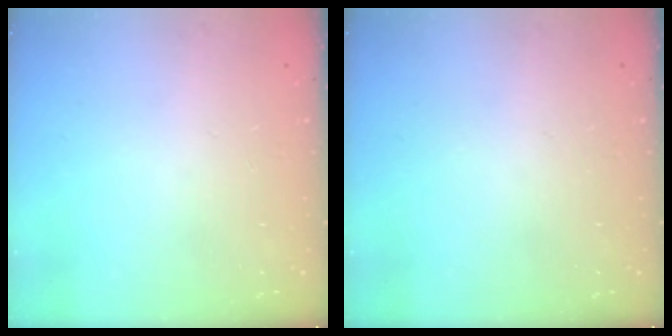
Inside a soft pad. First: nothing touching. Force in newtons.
{"total": 0.0}